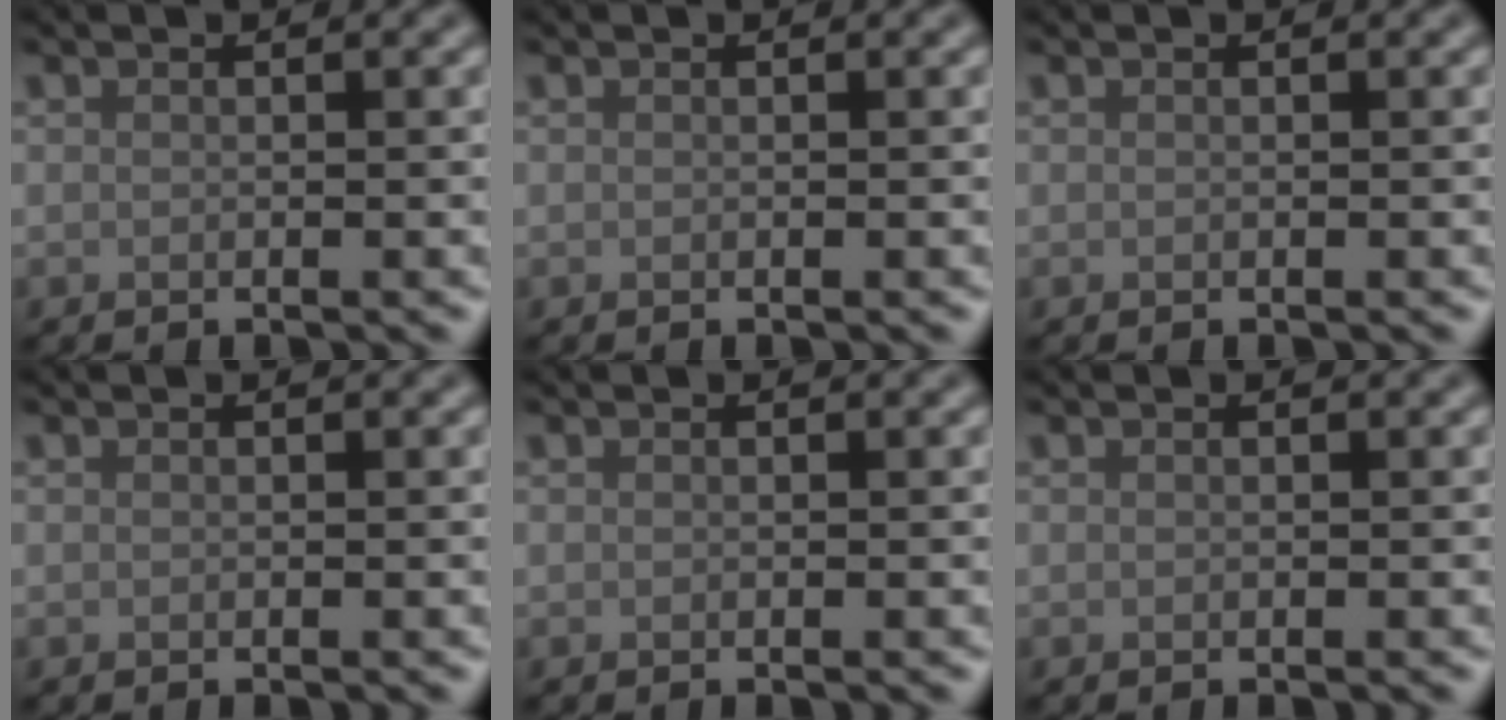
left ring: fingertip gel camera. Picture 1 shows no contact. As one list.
[{"total": 0.0}, {"total": 0.0}, {"total": 0.0}, {"total": 0.0}, {"total": 0.0}]